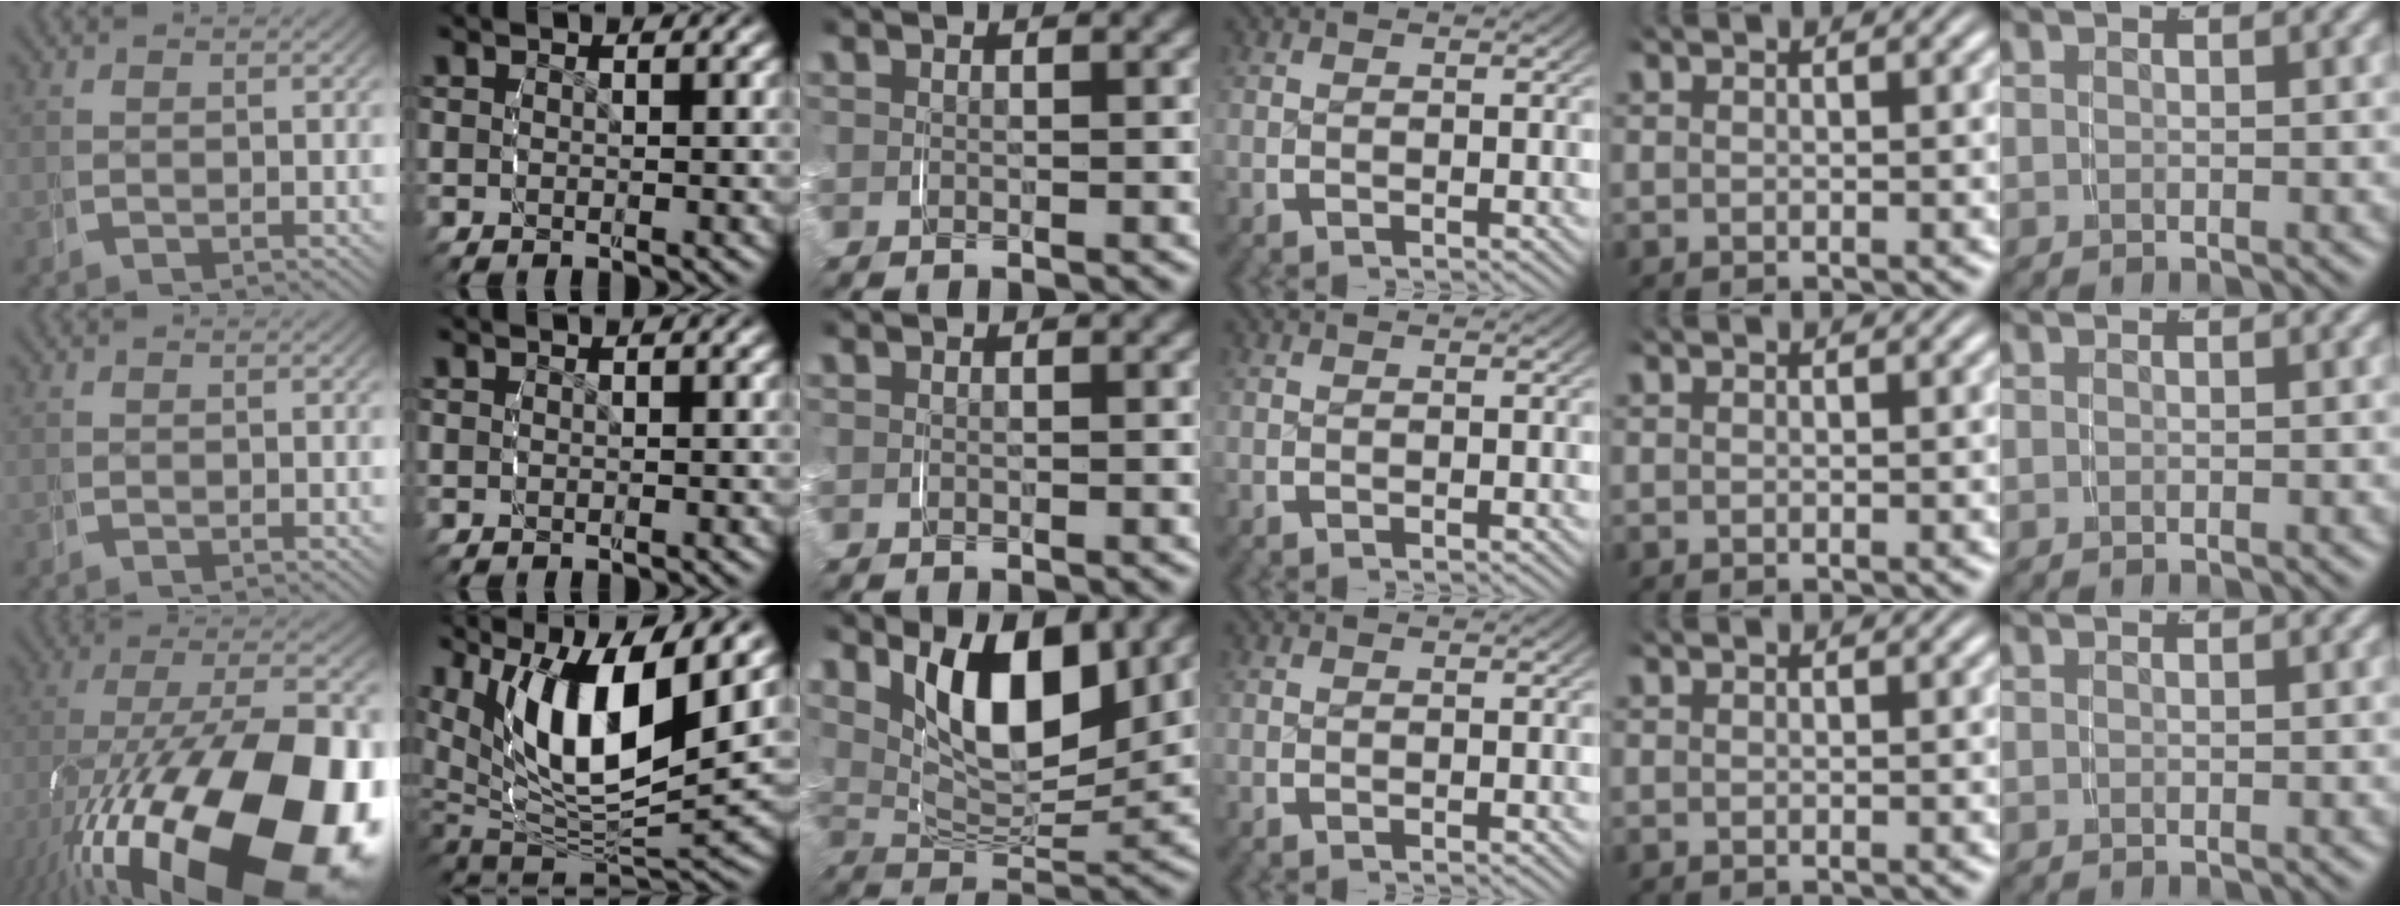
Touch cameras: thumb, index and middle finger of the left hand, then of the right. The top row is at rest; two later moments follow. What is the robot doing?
{"motion": "grasp_and_lifting", "object": "plastic wrap"}